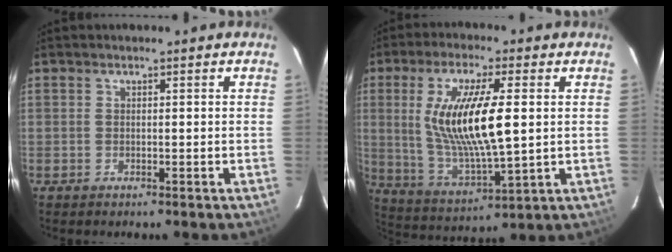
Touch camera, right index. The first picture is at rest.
{"total": 16.2, "force": [2.2, 4.2, 15.5], "torque": [-0.300, -0.009, 0.054]}